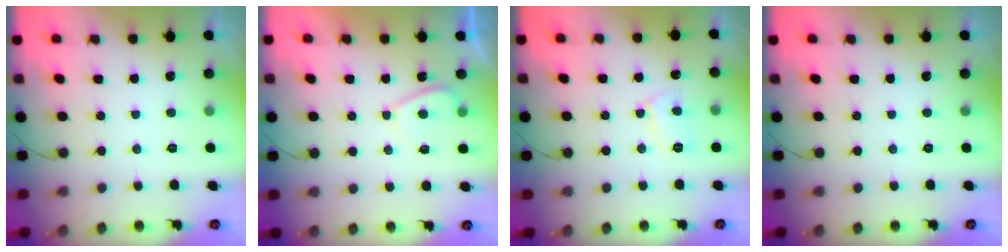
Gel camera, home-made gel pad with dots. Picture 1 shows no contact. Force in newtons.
{"total": 2.8, "press": 2.7, "slide": 0.7}
{"total": 5.8, "press": 5.8, "slide": 0.2}
{"total": 0.0}